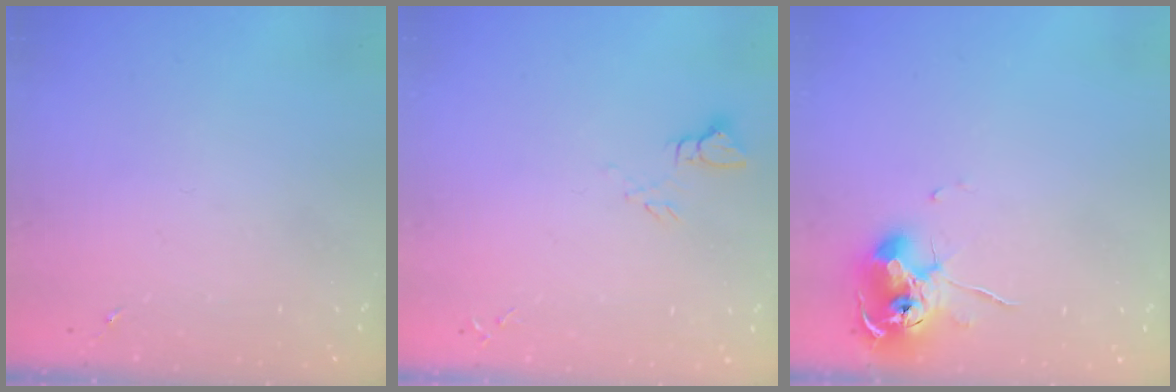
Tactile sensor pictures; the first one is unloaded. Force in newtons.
{"total": 5.0, "press": 4.9, "slide": 0.5}
{"total": 10.5, "press": 10.4, "slide": 1.4}